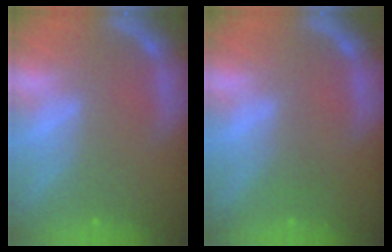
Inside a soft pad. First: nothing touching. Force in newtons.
{"total": 1.0}